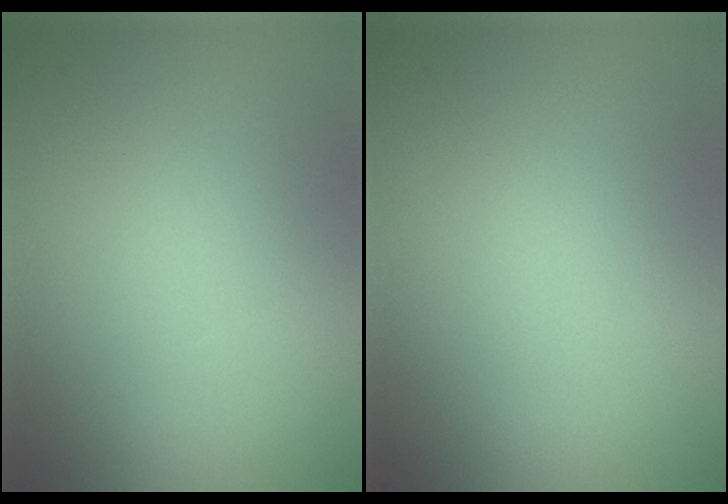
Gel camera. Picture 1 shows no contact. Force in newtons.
{"total": 0.0}